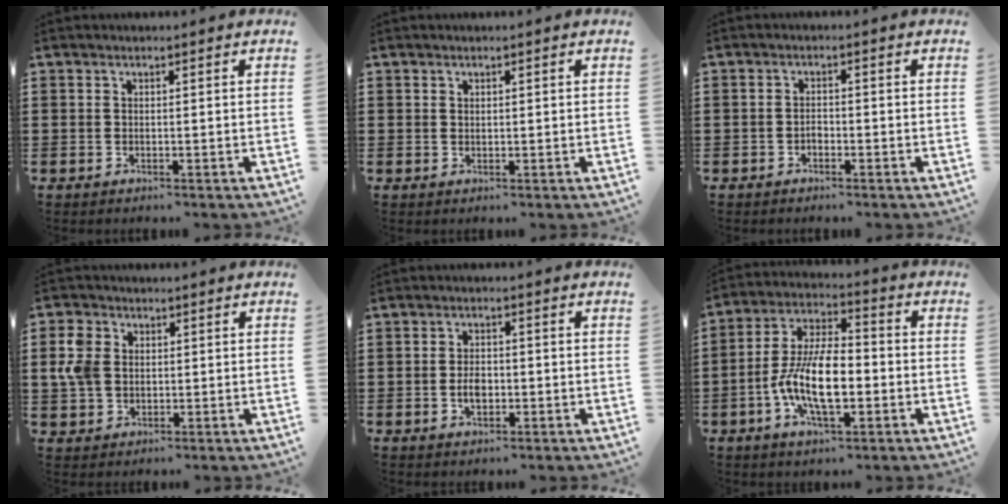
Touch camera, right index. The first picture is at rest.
{"total": 0.6, "force": [0.4, 0.5, 0.1], "torque": [-0.004, 0.002, 0.009]}
{"total": 1.3, "force": [-0.7, 0.6, 0.8], "torque": [-0.019, -0.002, -0.014]}
{"total": 5.3, "force": [0.8, 4.3, 3.0], "torque": [-0.099, 0.005, 0.005]}
{"total": 3.0, "force": [-0.7, 1.6, 2.4], "torque": [-0.038, -0.003, -0.014]}
{"total": 11.7, "force": [-2.9, 5.0, 10.2], "torque": [-0.224, -0.005, -0.059]}